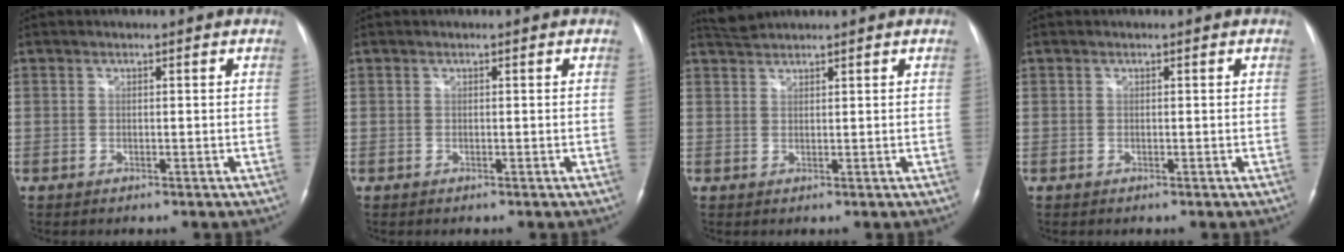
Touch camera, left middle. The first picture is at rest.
{"total": 0.0}
{"total": 2.2, "force": [2.2, -0.3, -0.1], "torque": [-0.009, 0.010, 0.051]}
{"total": 0.0}